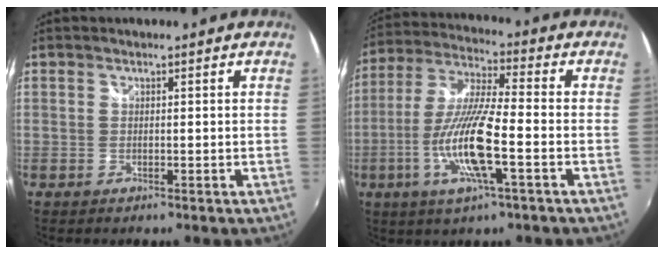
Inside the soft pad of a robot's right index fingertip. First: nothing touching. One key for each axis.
{"total": 14.3, "fx": -4.9, "fy": 1.7, "fz": 13.4, "tx": -0.273, "ty": -0.014, "tz": -0.094}